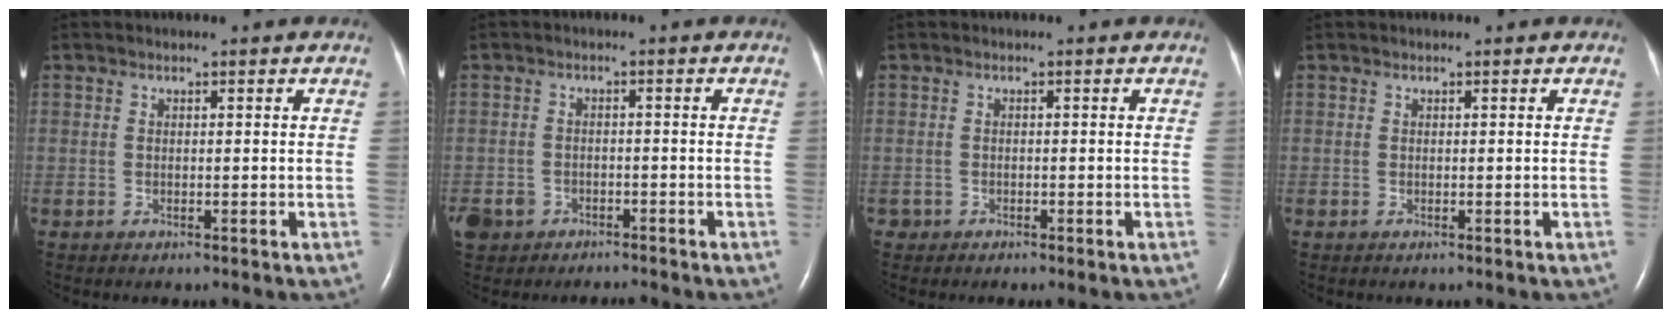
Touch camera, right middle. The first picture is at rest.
{"total": 5.7, "force": [-4.2, 3.8, 0.9], "torque": [-0.024, 0.003, -0.070]}
{"total": 0.7, "force": [-0.5, 0.5, -0.1], "torque": [-0.004, 0.002, -0.011]}
{"total": 0.0}